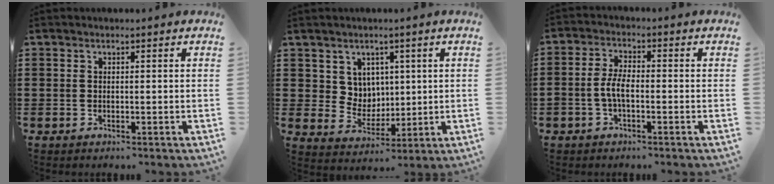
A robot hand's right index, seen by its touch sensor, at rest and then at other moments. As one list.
[{"total": 5.3, "force": [2.8, 4.4, 0.6], "torque": [-0.039, -0.001, 0.053]}, {"total": 3.9, "force": [-1.2, 1.5, 3.4], "torque": [-0.082, -0.001, -0.029]}]